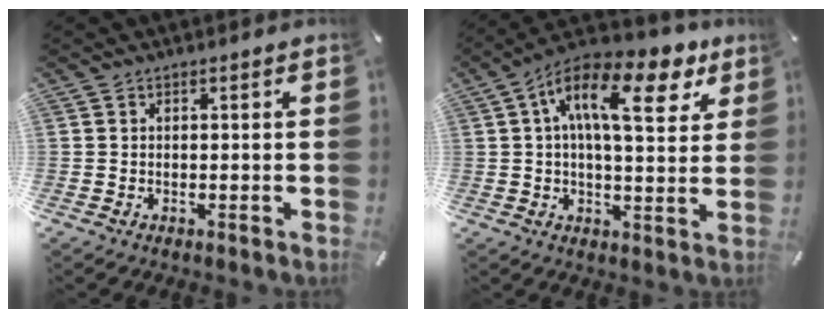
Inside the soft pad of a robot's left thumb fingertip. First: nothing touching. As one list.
[{"total": 16.6, "force": [6.7, 7.1, 13.5], "torque": [-0.220, -0.019, 0.108]}]